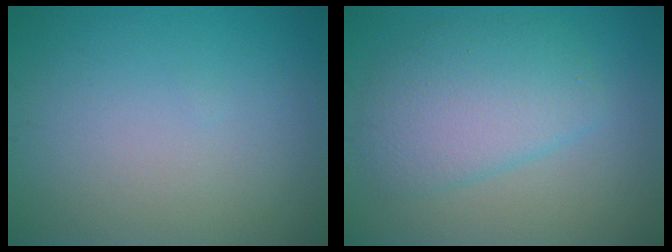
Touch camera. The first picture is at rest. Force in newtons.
{"total": 5.1, "press": 5.1, "slide": 0.3}